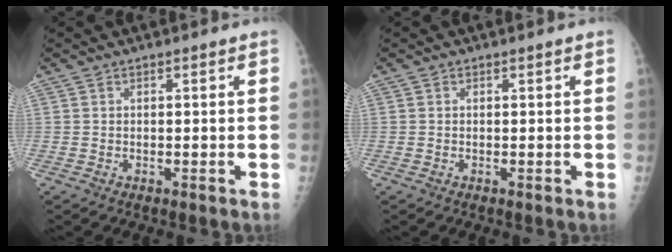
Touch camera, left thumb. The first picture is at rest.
{"total": 0.0}